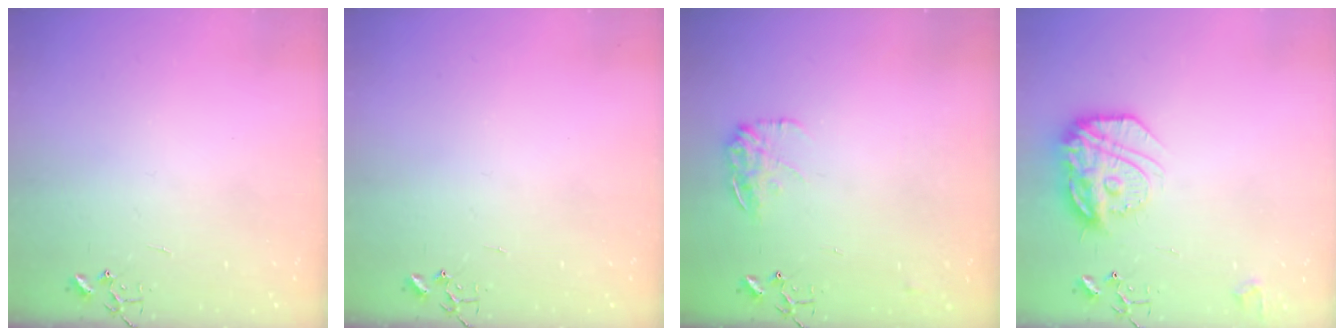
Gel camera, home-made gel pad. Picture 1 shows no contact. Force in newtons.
{"total": 0.0}
{"total": 10.8, "press": 10.7, "slide": 0.6}
{"total": 18.7, "press": 18.6, "slide": 1.6}